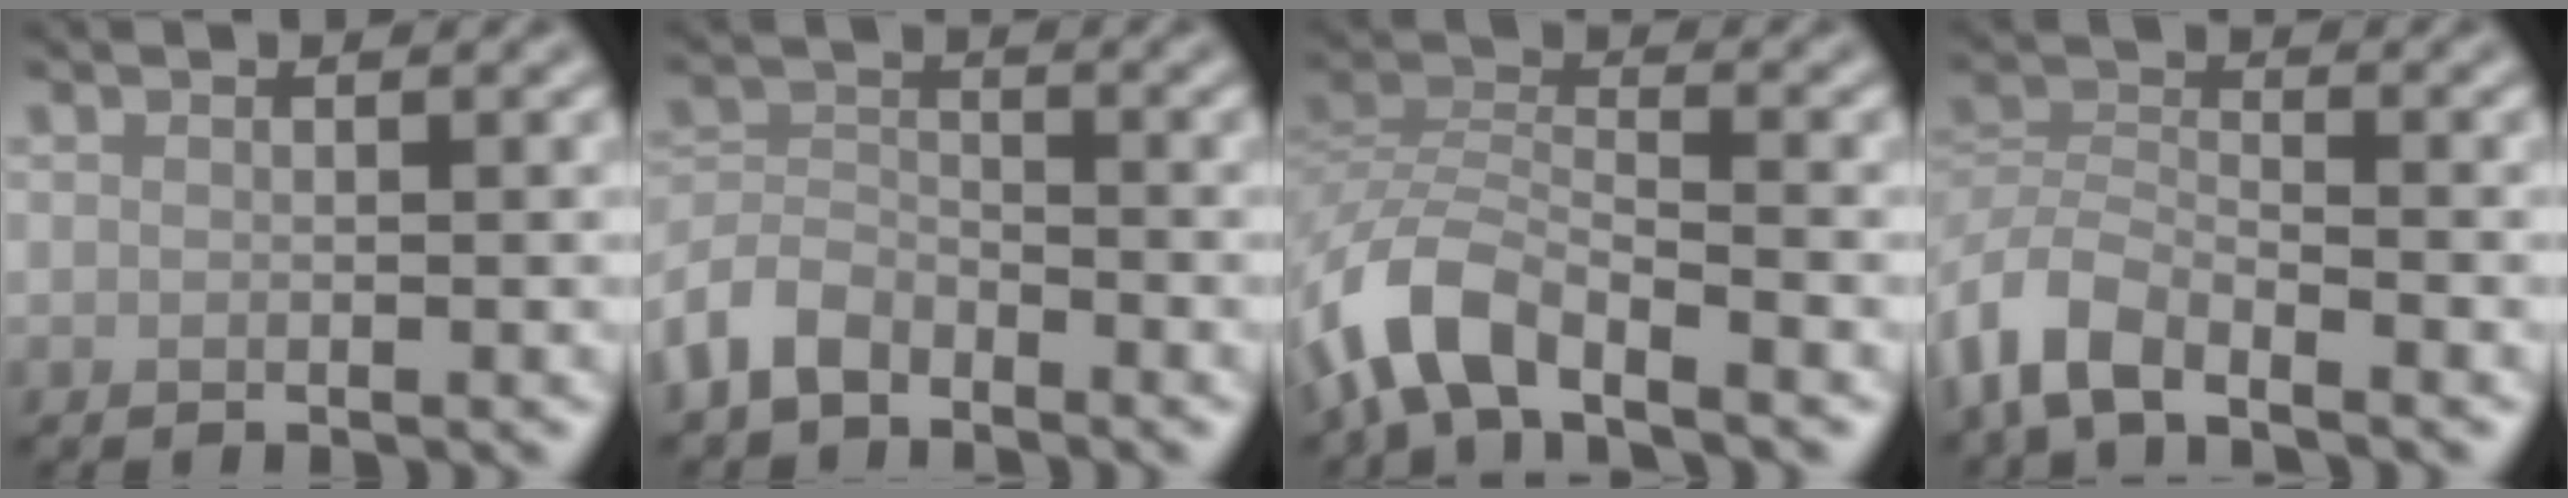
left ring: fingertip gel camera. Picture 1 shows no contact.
{"total": 3.8, "force": [-2.9, 2.1, 1.3], "torque": [-0.027, 0.001, -0.073]}
{"total": 6.5, "force": [-4.5, 2.7, 3.9], "torque": [-0.075, 0.000, -0.096]}
{"total": 4.9, "force": [-3.8, 2.0, 2.3], "torque": [-0.046, -0.003, -0.084]}